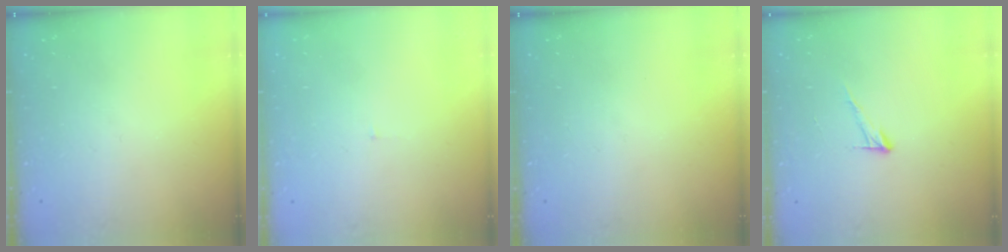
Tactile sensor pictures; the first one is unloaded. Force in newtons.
{"total": 3.0, "press": 3.0, "slide": 0.2}
{"total": 0.0}
{"total": 5.9, "press": 5.9, "slide": 0.3}